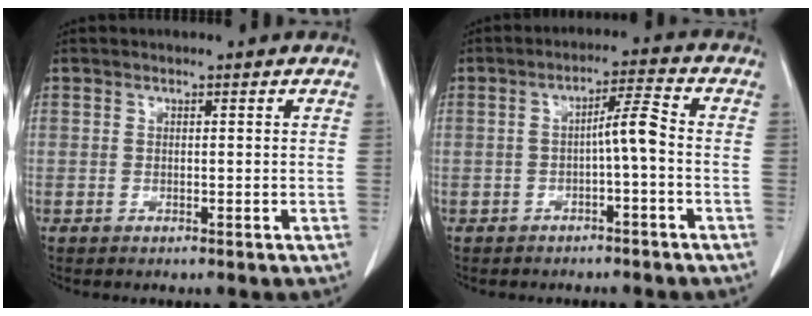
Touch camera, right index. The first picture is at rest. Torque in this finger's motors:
{"motor_torque": [0.56, -0.25, 0.24, 0.09]}